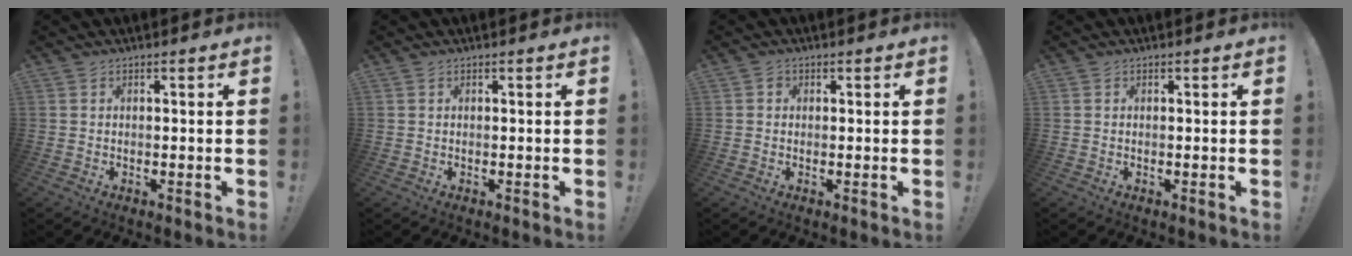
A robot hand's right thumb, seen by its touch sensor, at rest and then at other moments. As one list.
[{"total": 0.0}, {"total": 1.2, "force": [0.1, 1.1, 0.4], "torque": [-0.007, 0.005, 0.001]}, {"total": 0.0}]